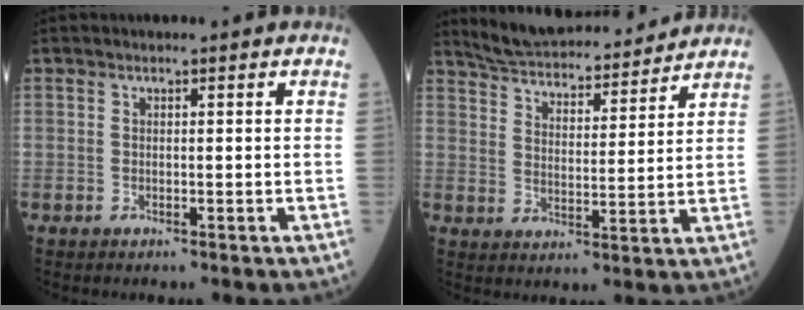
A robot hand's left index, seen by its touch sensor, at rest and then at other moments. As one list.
[{"total": 16.0, "force": [15.0, 2.4, 5.0], "torque": [-0.080, 0.013, 0.228]}]